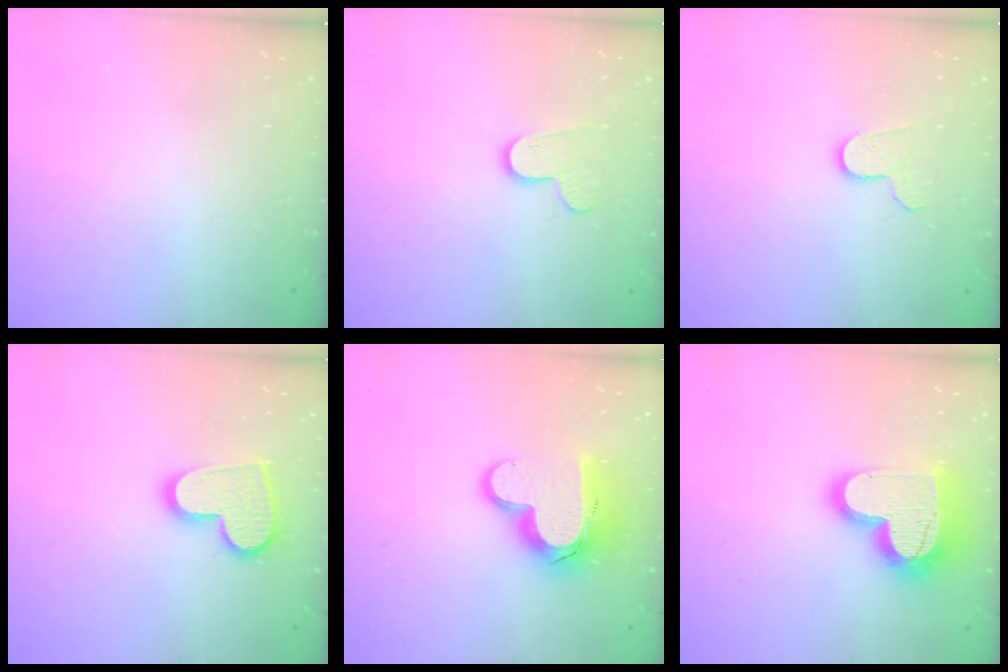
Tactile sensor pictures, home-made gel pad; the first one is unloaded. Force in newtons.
{"total": 7.8, "press": 7.7, "slide": 0.6}
{"total": 6.3, "press": 6.3, "slide": 0.5}
{"total": 13.8, "press": 13.8, "slide": 1.1}
{"total": 15.6, "press": 15.5, "slide": 1.3}
{"total": 21.0, "press": 21.0, "slide": 1.7}